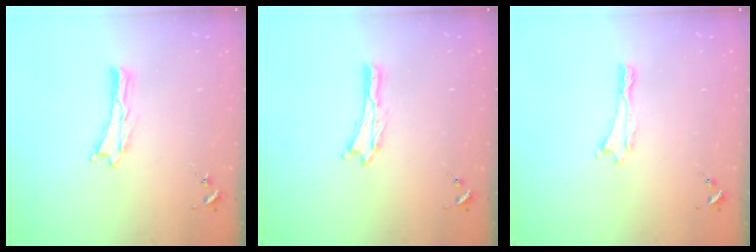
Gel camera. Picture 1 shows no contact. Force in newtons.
{"total": 0.0}
{"total": 0.0}